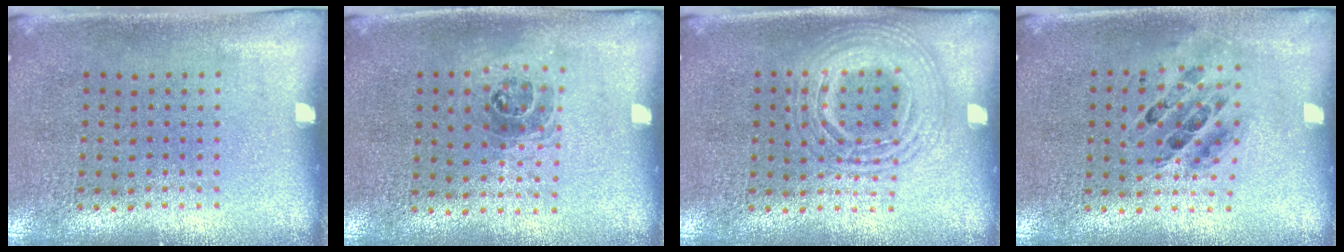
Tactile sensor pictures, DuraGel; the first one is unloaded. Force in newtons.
{"total": 1.1, "press": 0.9, "slide": 0.6}
{"total": 2.6, "press": 2.6, "slide": 0.3}
{"total": 0.8, "press": 0.8, "slide": 0.1}